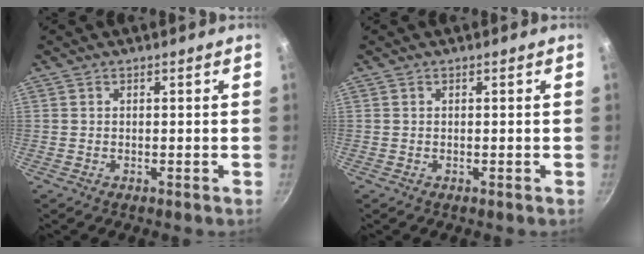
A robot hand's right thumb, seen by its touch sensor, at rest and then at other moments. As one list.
[{"total": 0.0}]